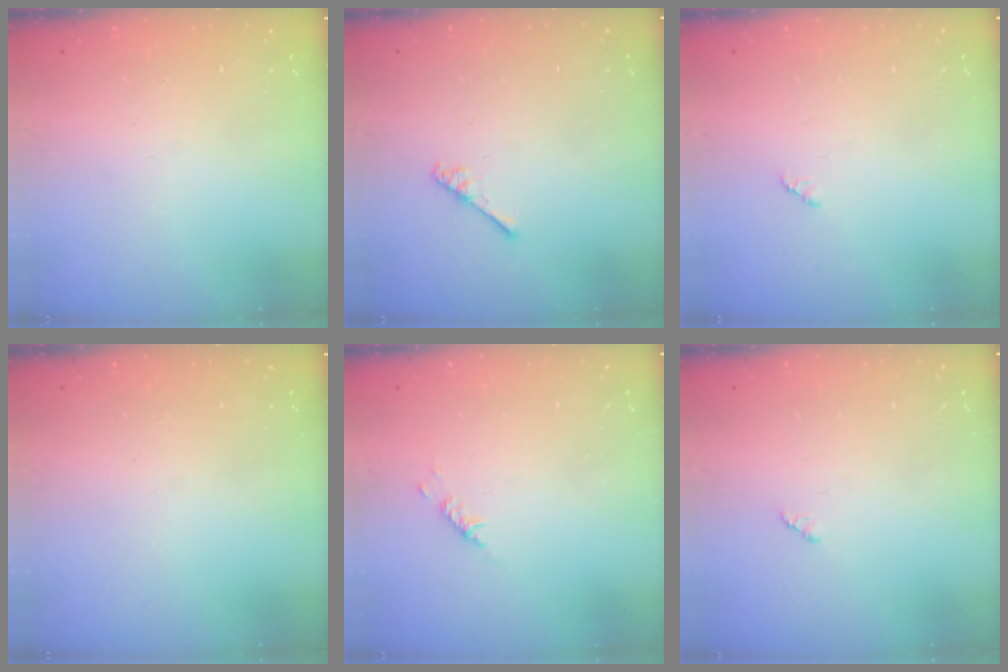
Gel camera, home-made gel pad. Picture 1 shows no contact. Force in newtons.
{"total": 2.9, "press": 2.9, "slide": 0.4}
{"total": 2.1, "press": 2.1, "slide": 0.3}
{"total": 0.0}
{"total": 2.9, "press": 2.9, "slide": 0.6}
{"total": 2.1, "press": 2.1, "slide": 0.3}